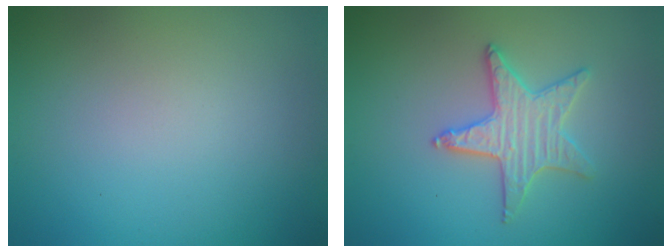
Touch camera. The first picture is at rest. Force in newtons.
{"total": 3.0, "press": 3.0, "slide": 0.4}